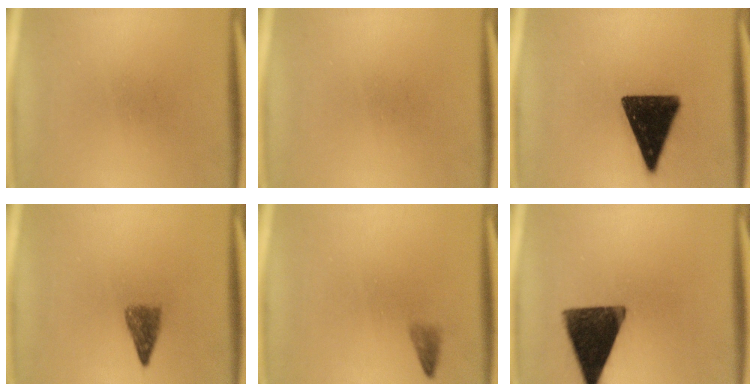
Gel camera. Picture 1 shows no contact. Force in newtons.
{"total": 0.0}
{"total": 15.2}
{"total": 2.9}
{"total": 1.2}
{"total": 14.1}